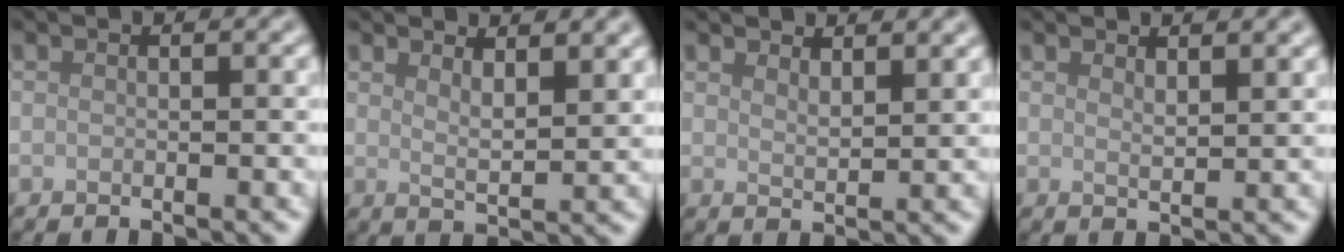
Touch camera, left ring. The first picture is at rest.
{"total": 3.3, "force": [2.3, 1.0, 2.2], "torque": [-0.031, -0.006, 0.040]}
{"total": 2.4, "force": [2.1, 0.6, 1.0], "torque": [-0.015, 0.000, 0.038]}
{"total": 1.7, "force": [1.4, 0.3, 0.8], "torque": [-0.012, -0.002, 0.025]}